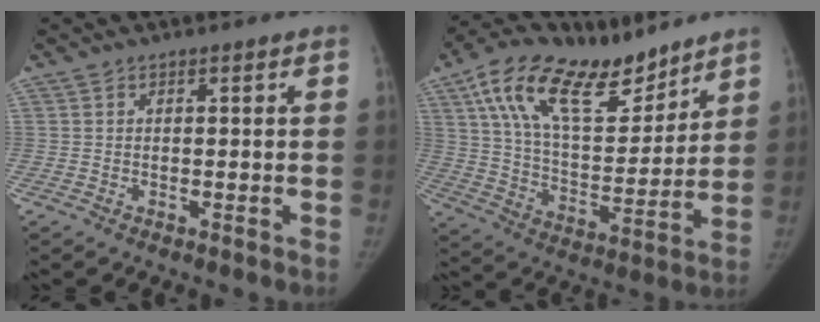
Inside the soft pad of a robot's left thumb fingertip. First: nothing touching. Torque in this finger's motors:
{"motor_torque": [0.43, 0.46, 1.25, -1.52, 0.15]}